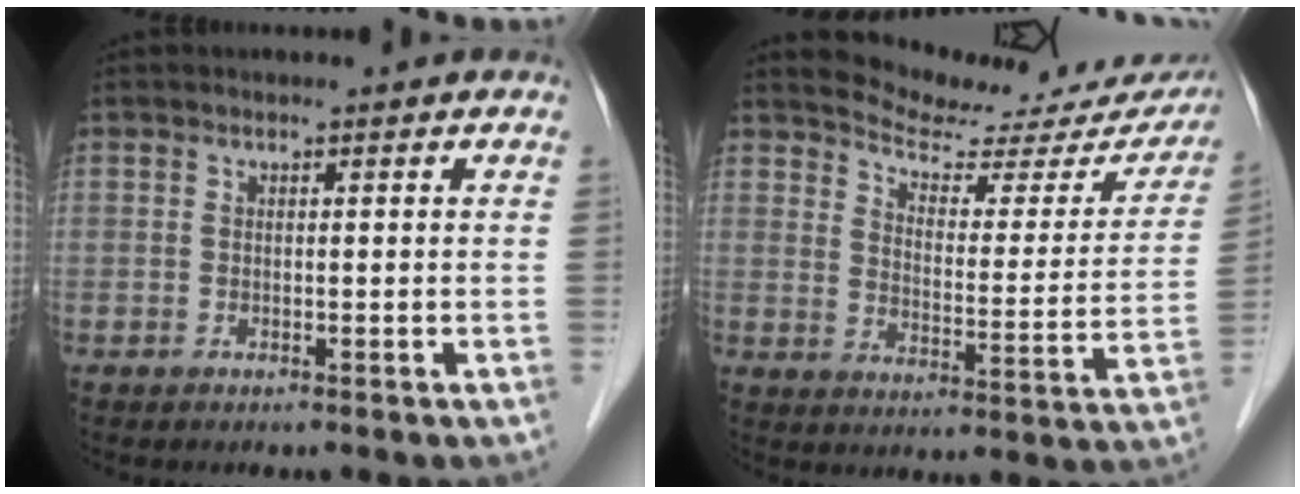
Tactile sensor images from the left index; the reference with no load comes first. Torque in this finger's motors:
{"motor_torque": [-0.51, -1.63, 0.05, -0.01]}